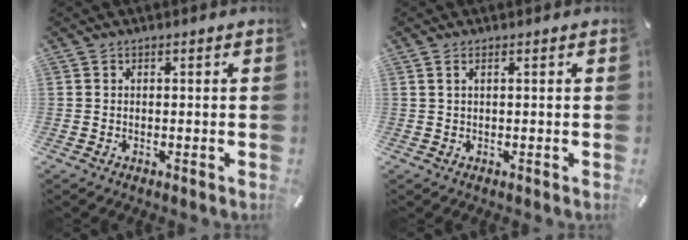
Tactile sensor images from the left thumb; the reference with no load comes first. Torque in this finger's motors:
{"motor_torque": [-0.17, -0.46, -0.24, -0.11, -0.05]}